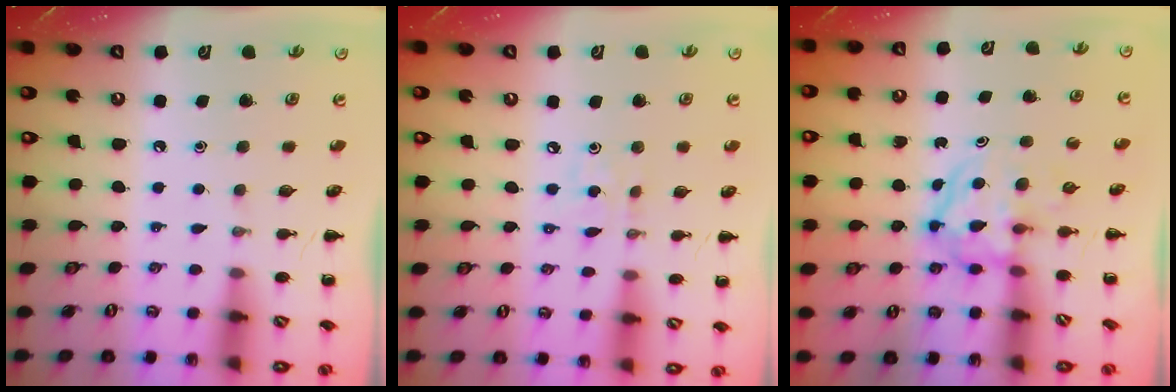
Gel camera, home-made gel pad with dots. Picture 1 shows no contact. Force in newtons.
{"total": 3.4, "press": 3.2, "slide": 1.1}
{"total": 3.8, "press": 3.7, "slide": 0.5}